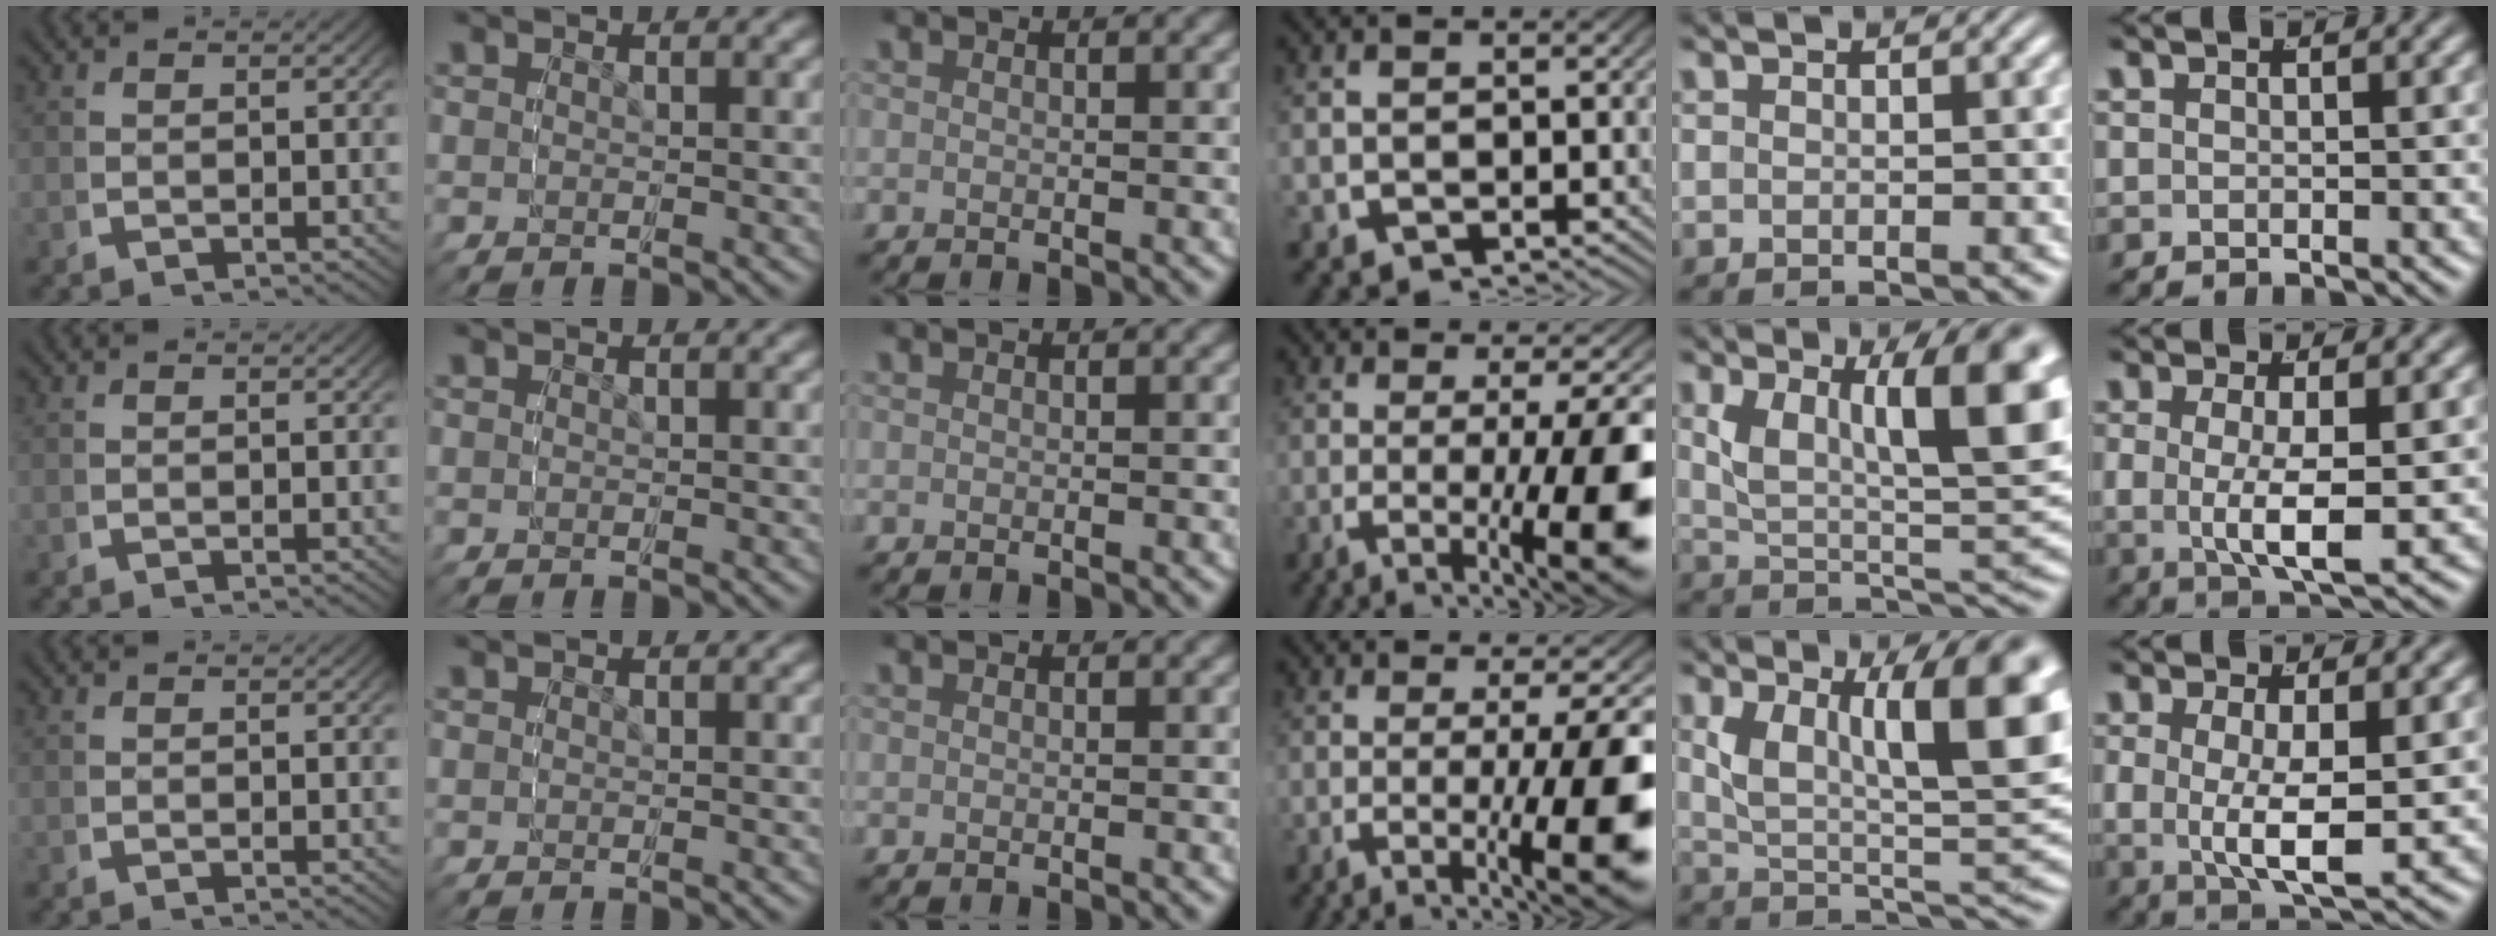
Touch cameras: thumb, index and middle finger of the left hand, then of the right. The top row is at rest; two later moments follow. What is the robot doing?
{"motion": "grasp_and_lifting", "object": "button"}